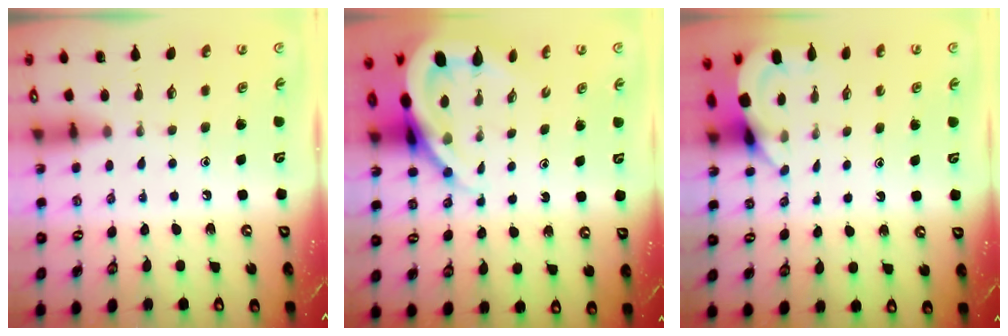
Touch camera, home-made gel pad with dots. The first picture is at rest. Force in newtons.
{"total": 10.3, "press": 10.3, "slide": 1.2}
{"total": 3.5, "press": 3.5, "slide": 0.2}